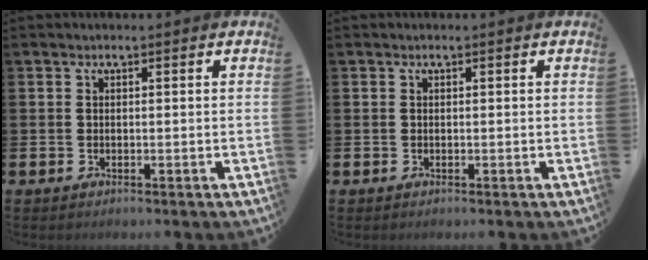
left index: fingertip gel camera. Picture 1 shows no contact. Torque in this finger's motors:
{"motor_torque": [-0.01, 0.01, 0.00, 0.00]}